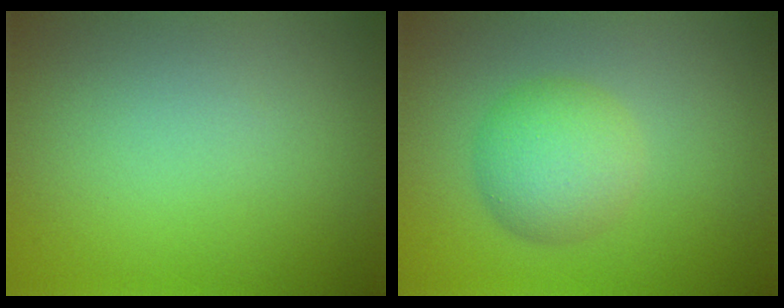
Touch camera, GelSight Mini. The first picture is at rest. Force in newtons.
{"total": 4.1, "press": 4.1, "slide": 0.1}